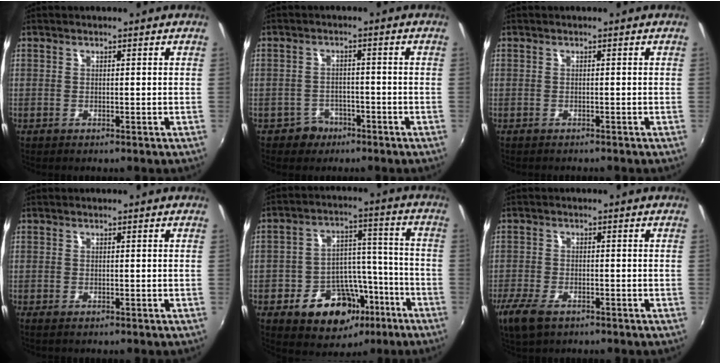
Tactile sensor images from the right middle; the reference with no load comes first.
{"total": 3.9, "force": [-2.6, 2.9, 0.2], "torque": [-0.014, 0.009, -0.038]}
{"total": 1.7, "force": [-1.7, 0.1, 0.4], "torque": [-0.016, -0.013, -0.027]}
{"total": 0.8, "force": [-0.5, 0.1, 0.6], "torque": [-0.011, -0.004, -0.008]}
{"total": 15.3, "force": [-7.9, 10.9, 7.2], "torque": [-0.145, 0.035, -0.097]}
{"total": 7.3, "force": [-4.8, 3.3, 4.4], "torque": [-0.117, -0.025, -0.092]}